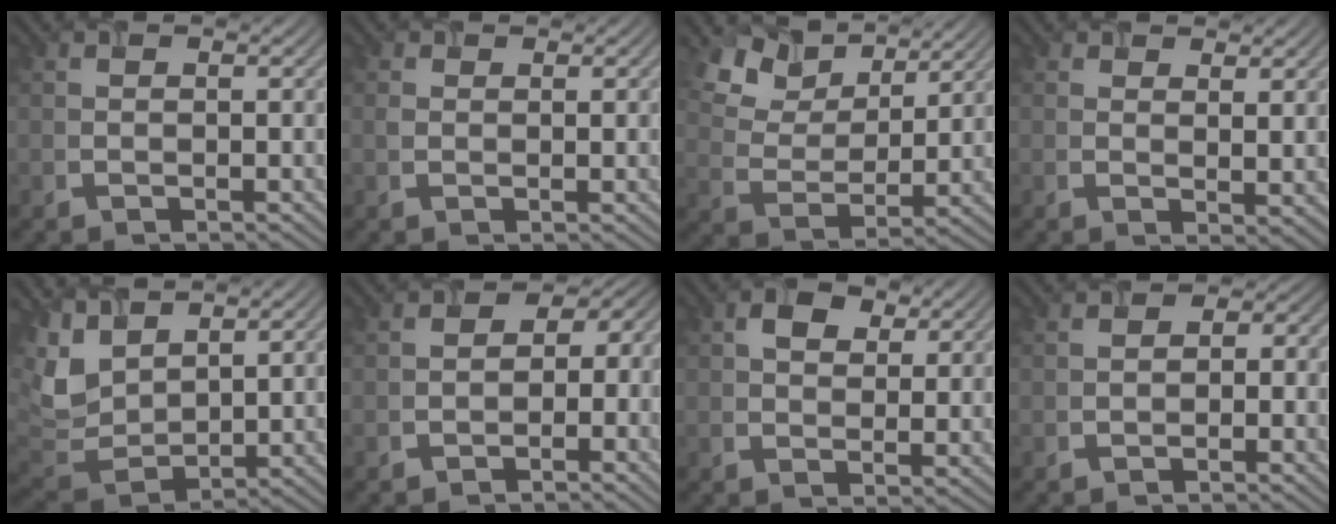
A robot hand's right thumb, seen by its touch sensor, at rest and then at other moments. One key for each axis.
{"total": 0.7, "fx": 0.2, "fy": 0.6, "fz": 0.3, "tx": -0.010, "ty": -0.002, "tz": 0.013}
{"total": 8.9, "fx": 6.8, "fy": 4.3, "fz": 3.8, "tx": -0.106, "ty": -0.002, "tz": 0.136}
{"total": 1.8, "fx": 1.4, "fy": 0.5, "fz": 1.0, "tx": -0.018, "ty": -0.010, "tz": 0.035}
{"total": 6.7, "fx": 4.1, "fy": 3.7, "fz": 3.8, "tx": -0.114, "ty": -0.003, "tz": 0.095}
{"total": 3.6, "fx": -2.4, "fy": 2.2, "fz": 1.5, "tx": -0.007, "ty": -0.009, "tz": -0.045}
{"total": 2.6, "fx": 1.3, "fy": 1.9, "fz": 1.3, "tx": -0.025, "ty": -0.002, "tz": 0.027}
{"total": 2.0, "fx": -1.6, "fy": 1.1, "fz": 0.5, "tx": -0.008, "ty": -0.003, "tz": -0.024}